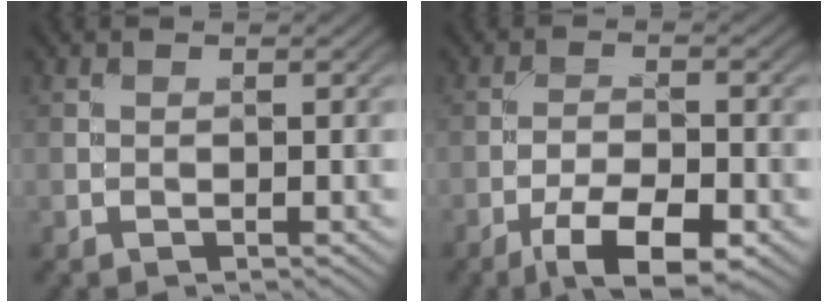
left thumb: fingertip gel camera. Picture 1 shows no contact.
{"total": 7.8, "force": [-4.6, 2.6, 5.8], "torque": [-0.097, -0.002, -0.078]}